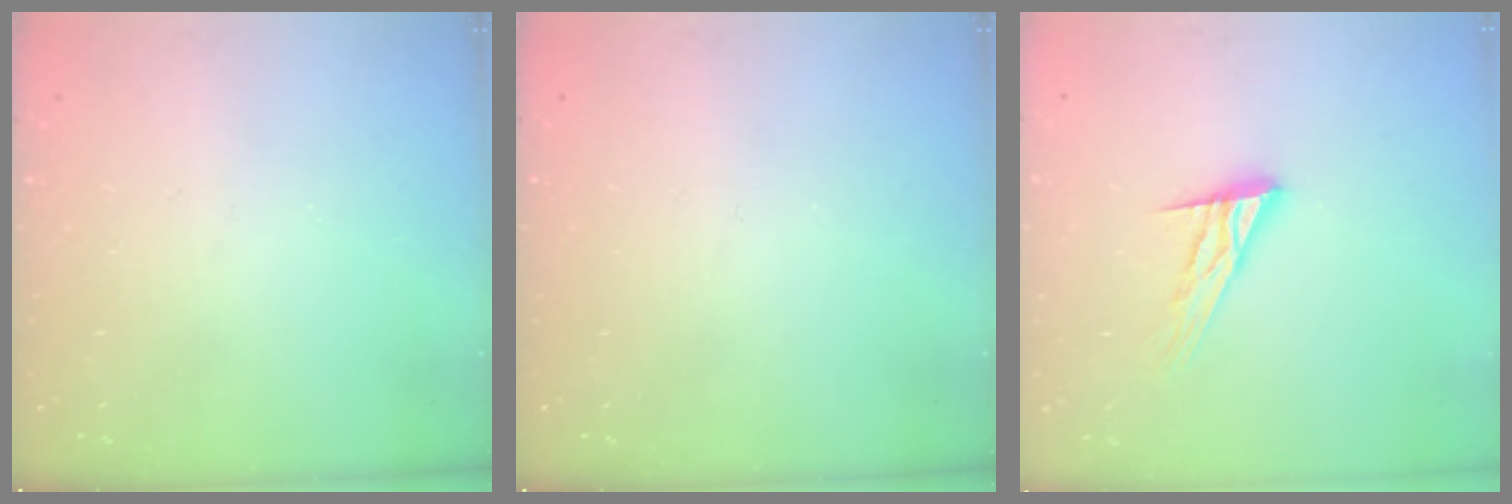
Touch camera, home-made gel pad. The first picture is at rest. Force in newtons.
{"total": 0.0}
{"total": 12.0, "press": 12.0, "slide": 1.0}